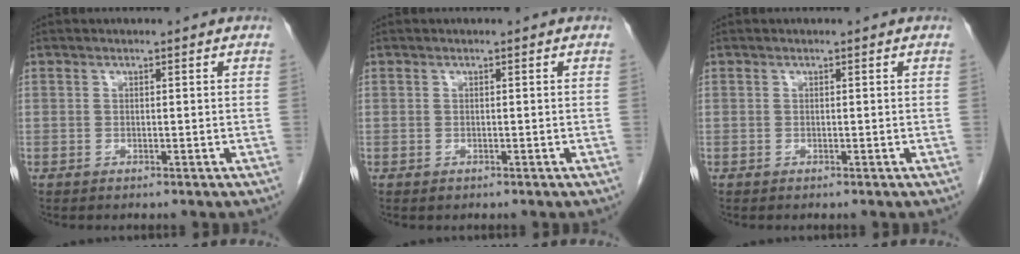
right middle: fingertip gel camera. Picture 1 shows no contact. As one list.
[{"total": 0.0}, {"total": 0.0}]